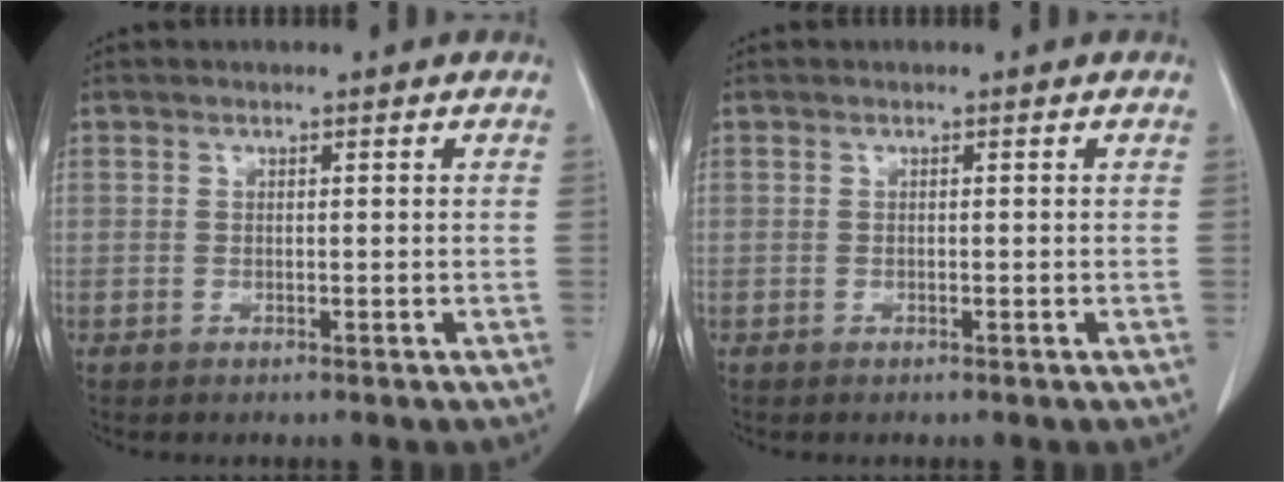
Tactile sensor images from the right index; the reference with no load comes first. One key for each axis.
{"total": 0.0}